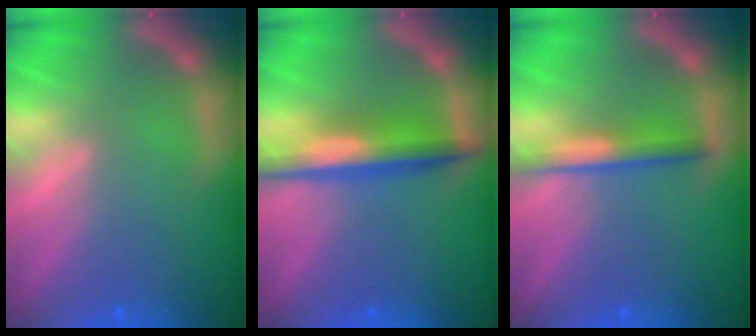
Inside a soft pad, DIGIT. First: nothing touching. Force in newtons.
{"total": 5.0}
{"total": 3.0}